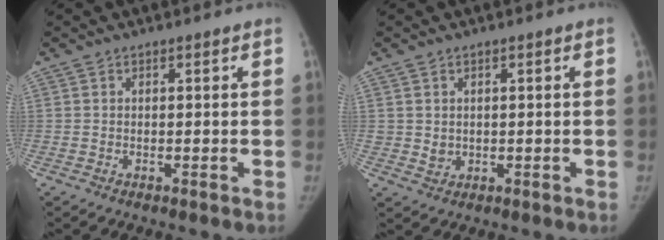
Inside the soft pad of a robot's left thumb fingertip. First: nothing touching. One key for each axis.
{"total": 2.1, "fx": 0.3, "fy": 1.9, "fz": 0.9, "tx": -0.010, "ty": -0.004, "tz": 0.012}